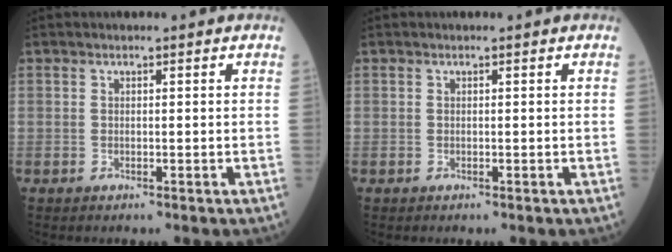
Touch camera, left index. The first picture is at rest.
{"total": 0.0}